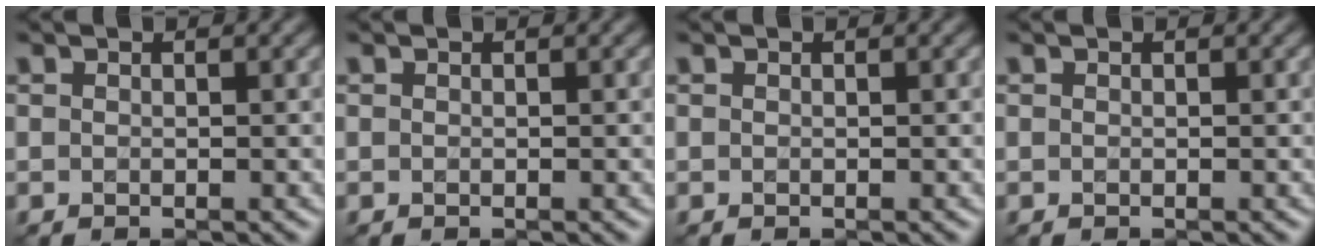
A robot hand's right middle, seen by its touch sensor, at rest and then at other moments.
{"total": 0.0}
{"total": 0.0}
{"total": 0.0}